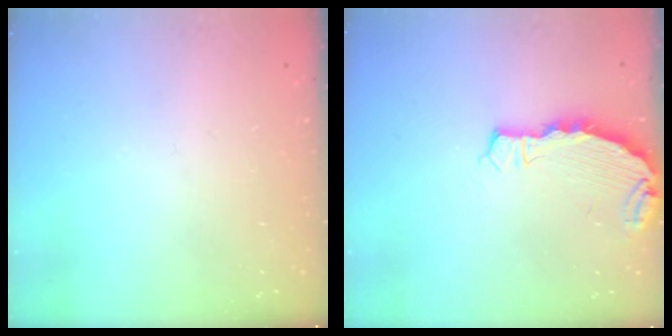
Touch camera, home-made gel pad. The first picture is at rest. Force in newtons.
{"total": 3.5, "press": 3.5, "slide": 0.2}